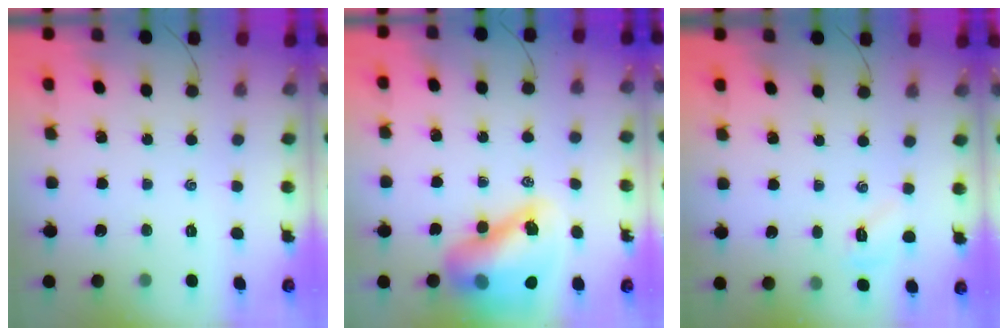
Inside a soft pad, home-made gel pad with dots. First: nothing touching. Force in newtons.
{"total": 15.1, "press": 14.6, "slide": 4.0}
{"total": 4.7, "press": 4.5, "slide": 1.2}